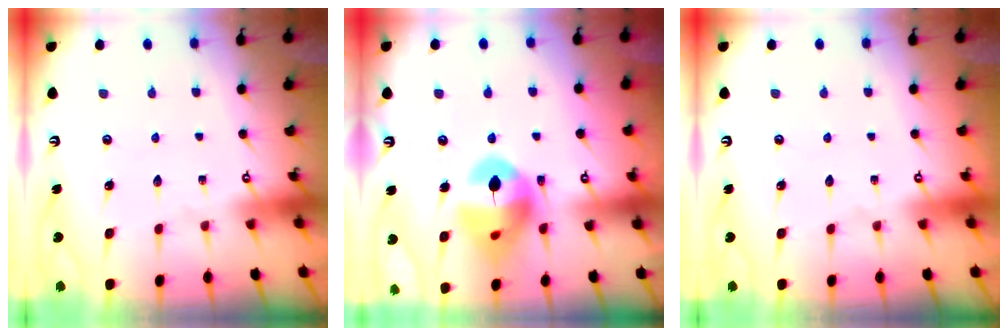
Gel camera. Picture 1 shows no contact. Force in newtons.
{"total": 14.8, "press": 14.7, "slide": 1.8}
{"total": 0.0}